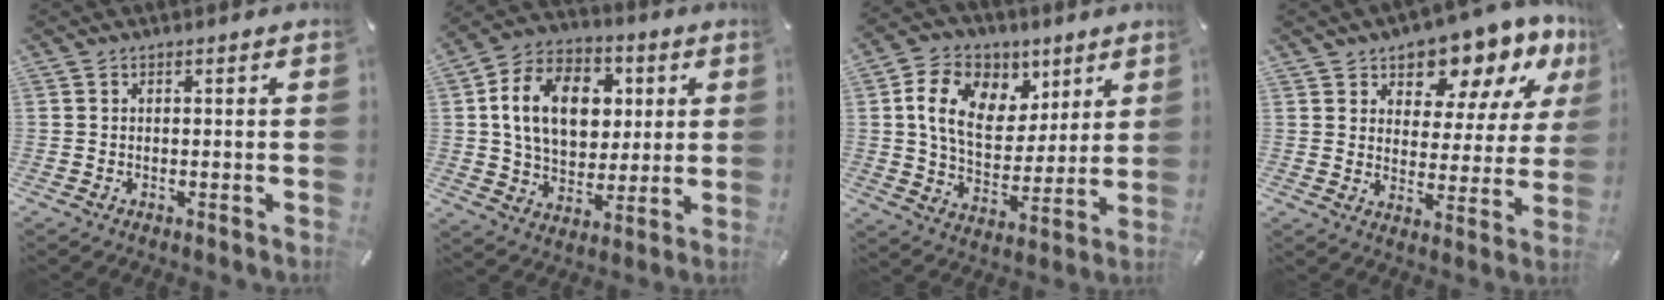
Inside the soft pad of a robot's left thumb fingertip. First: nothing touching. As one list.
[{"total": 16.6, "force": [3.3, 12.4, 10.6], "torque": [-0.195, 0.010, 0.061]}, {"total": 14.3, "force": [5.7, 10.4, 7.8], "torque": [-0.132, -0.009, 0.109]}, {"total": 11.9, "force": [9.6, 6.1, 3.7], "torque": [-0.057, -0.077, 0.167]}]